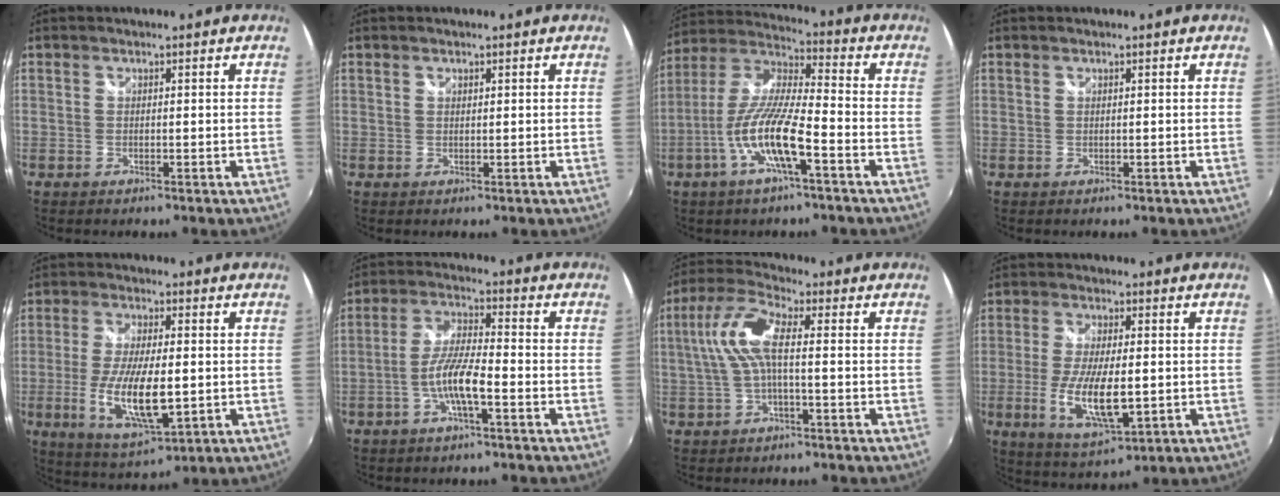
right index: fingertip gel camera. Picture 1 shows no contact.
{"total": 0.6, "force": [0.4, 0.4, 0.3], "torque": [-0.003, 0.001, 0.007]}
{"total": 13.4, "force": [-5.6, 2.0, 11.9], "torque": [-0.244, -0.007, -0.109]}
{"total": 0.0}
{"total": 13.3, "force": [-2.3, 4.5, 12.3], "torque": [-0.242, -0.021, -0.033]}
{"total": 7.8, "force": [-3.3, 1.1, 6.9], "torque": [-0.146, 0.003, -0.060]}
{"total": 8.7, "force": [0.1, 2.3, 8.4], "torque": [-0.181, 0.014, 0.003]}
{"total": 11.8, "force": [-2.2, 4.0, 10.8], "torque": [-0.214, -0.021, -0.033]}